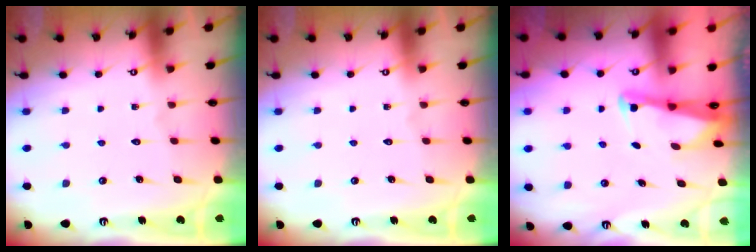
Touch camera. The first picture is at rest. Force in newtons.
{"total": 0.0}
{"total": 2.6, "press": 2.6, "slide": 0.2}